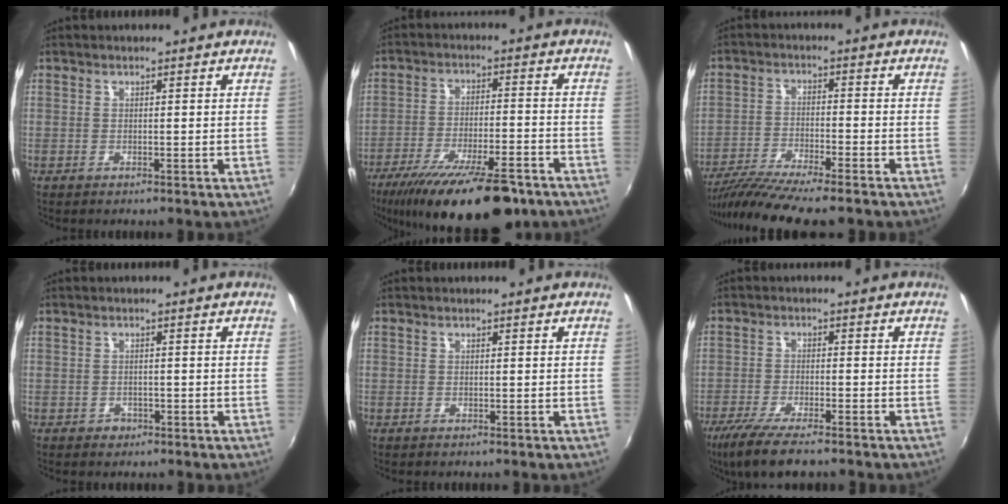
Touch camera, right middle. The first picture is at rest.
{"total": 19.9, "force": [-14.6, 5.2, 12.5], "torque": [-0.227, -0.045, -0.223]}
{"total": 11.3, "force": [-9.6, 0.6, 6.0], "torque": [-0.131, -0.033, -0.170]}
{"total": 1.7, "force": [-0.9, 1.4, 0.3], "torque": [-0.008, -0.001, -0.012]}
{"total": 0.0}
{"total": 9.4, "force": [-7.1, 1.7, 6.0], "torque": [-0.142, -0.035, -0.129]}